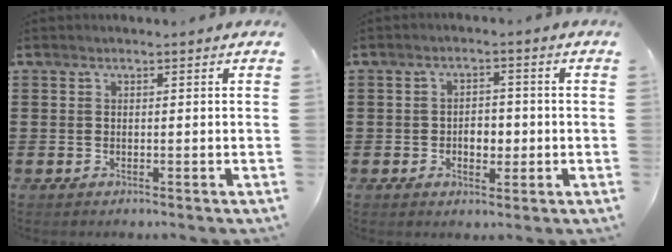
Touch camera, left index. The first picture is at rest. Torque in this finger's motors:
{"motor_torque": [0.14, 0.01, 0.12, 0.04]}